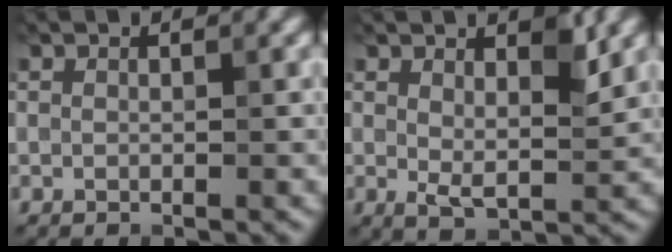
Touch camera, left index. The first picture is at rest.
{"total": 3.6, "force": [1.6, 1.5, 2.9], "torque": [-0.049, -0.005, 0.027]}